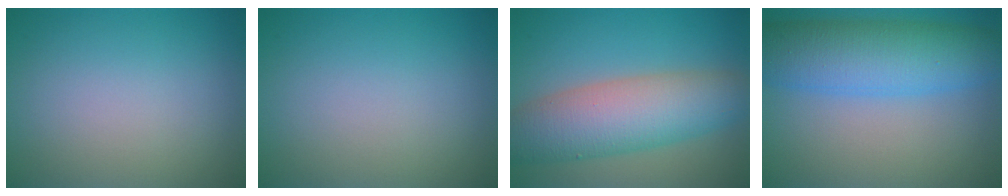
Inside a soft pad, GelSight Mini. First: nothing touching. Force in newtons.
{"total": 0.0}
{"total": 8.4, "press": 8.4, "slide": 0.3}
{"total": 8.4, "press": 8.4, "slide": 0.3}